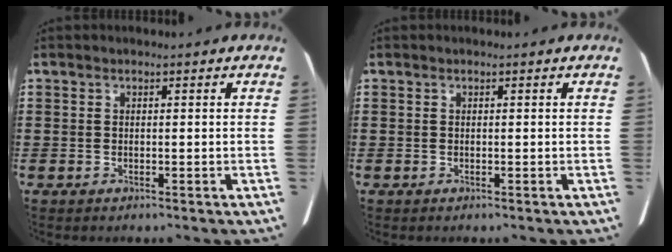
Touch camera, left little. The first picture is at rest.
{"total": 0.0}